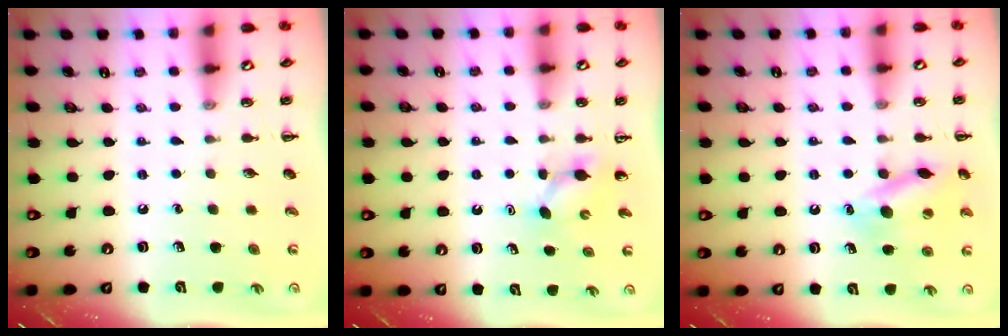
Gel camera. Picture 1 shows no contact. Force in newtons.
{"total": 3.8, "press": 3.7, "slide": 1.1}
{"total": 13.2, "press": 13.0, "slide": 2.3}